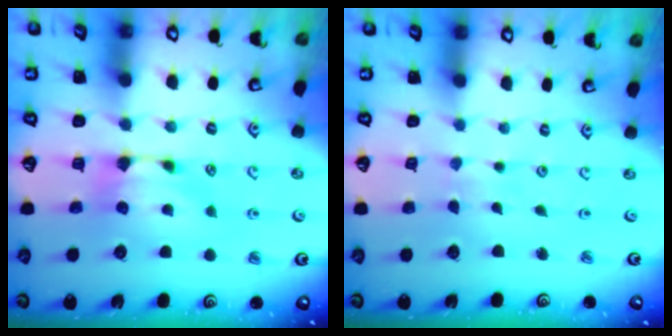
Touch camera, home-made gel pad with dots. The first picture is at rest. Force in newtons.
{"total": 5.3, "press": 5.3, "slide": 0.1}